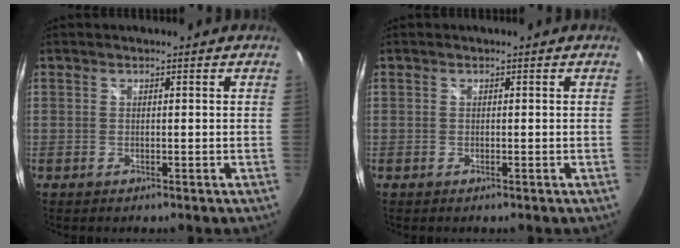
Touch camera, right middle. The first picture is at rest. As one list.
[{"total": 0.0}]